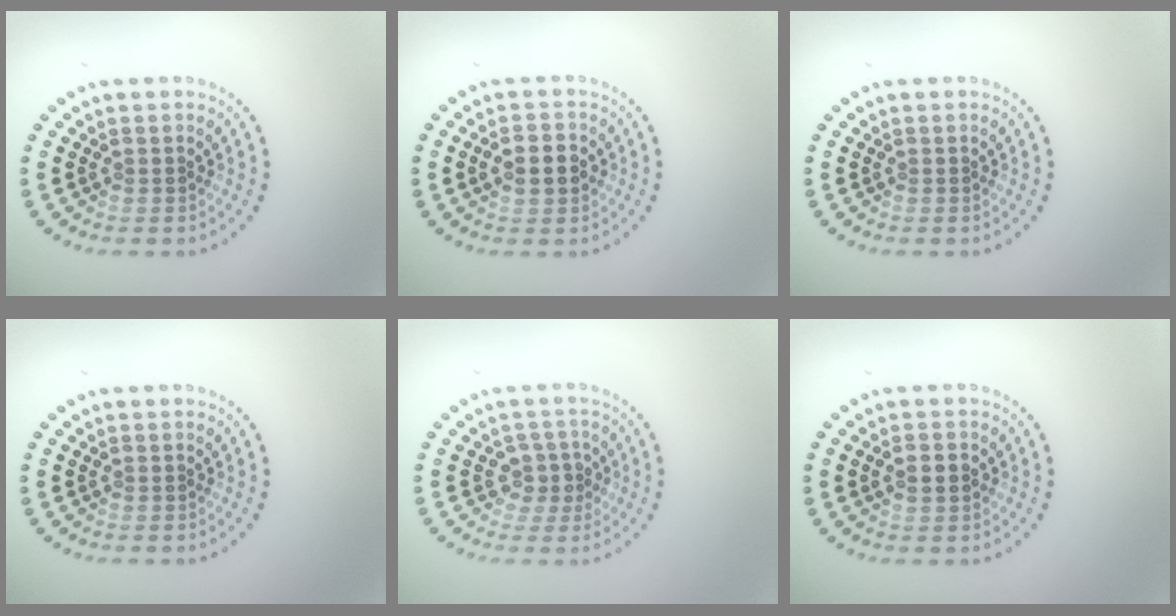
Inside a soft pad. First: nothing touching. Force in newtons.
{"total": 3.6, "press": 3.6, "slide": 0.2}
{"total": 0.0}
{"total": 0.0}
{"total": 2.2, "press": 2.0, "slide": 1.0}
{"total": 2.3, "press": 2.2, "slide": 0.1}